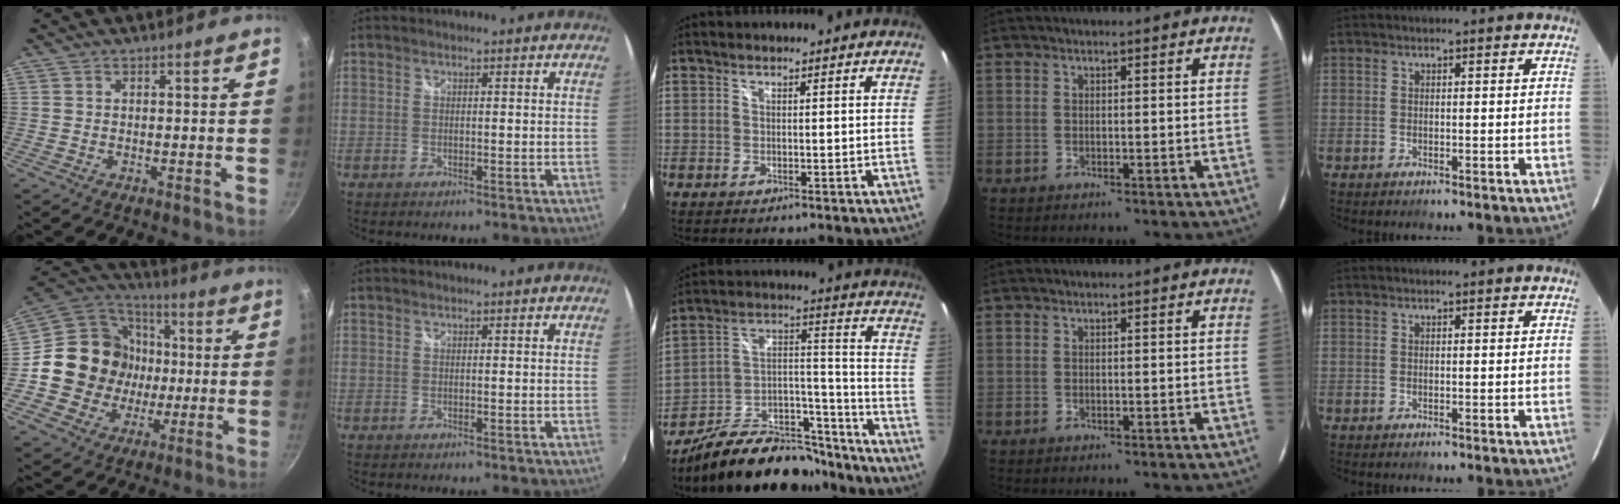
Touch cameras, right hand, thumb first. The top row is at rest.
{"thumb": {"total": 18.7, "force": [-0.3, 17.3, 7.0], "torque": [-0.093, 0.026, 0.000]}, "middle": {"total": 19.7, "force": [-15.4, 8.2, 9.1], "torque": [-0.153, 0.055, -0.225]}}